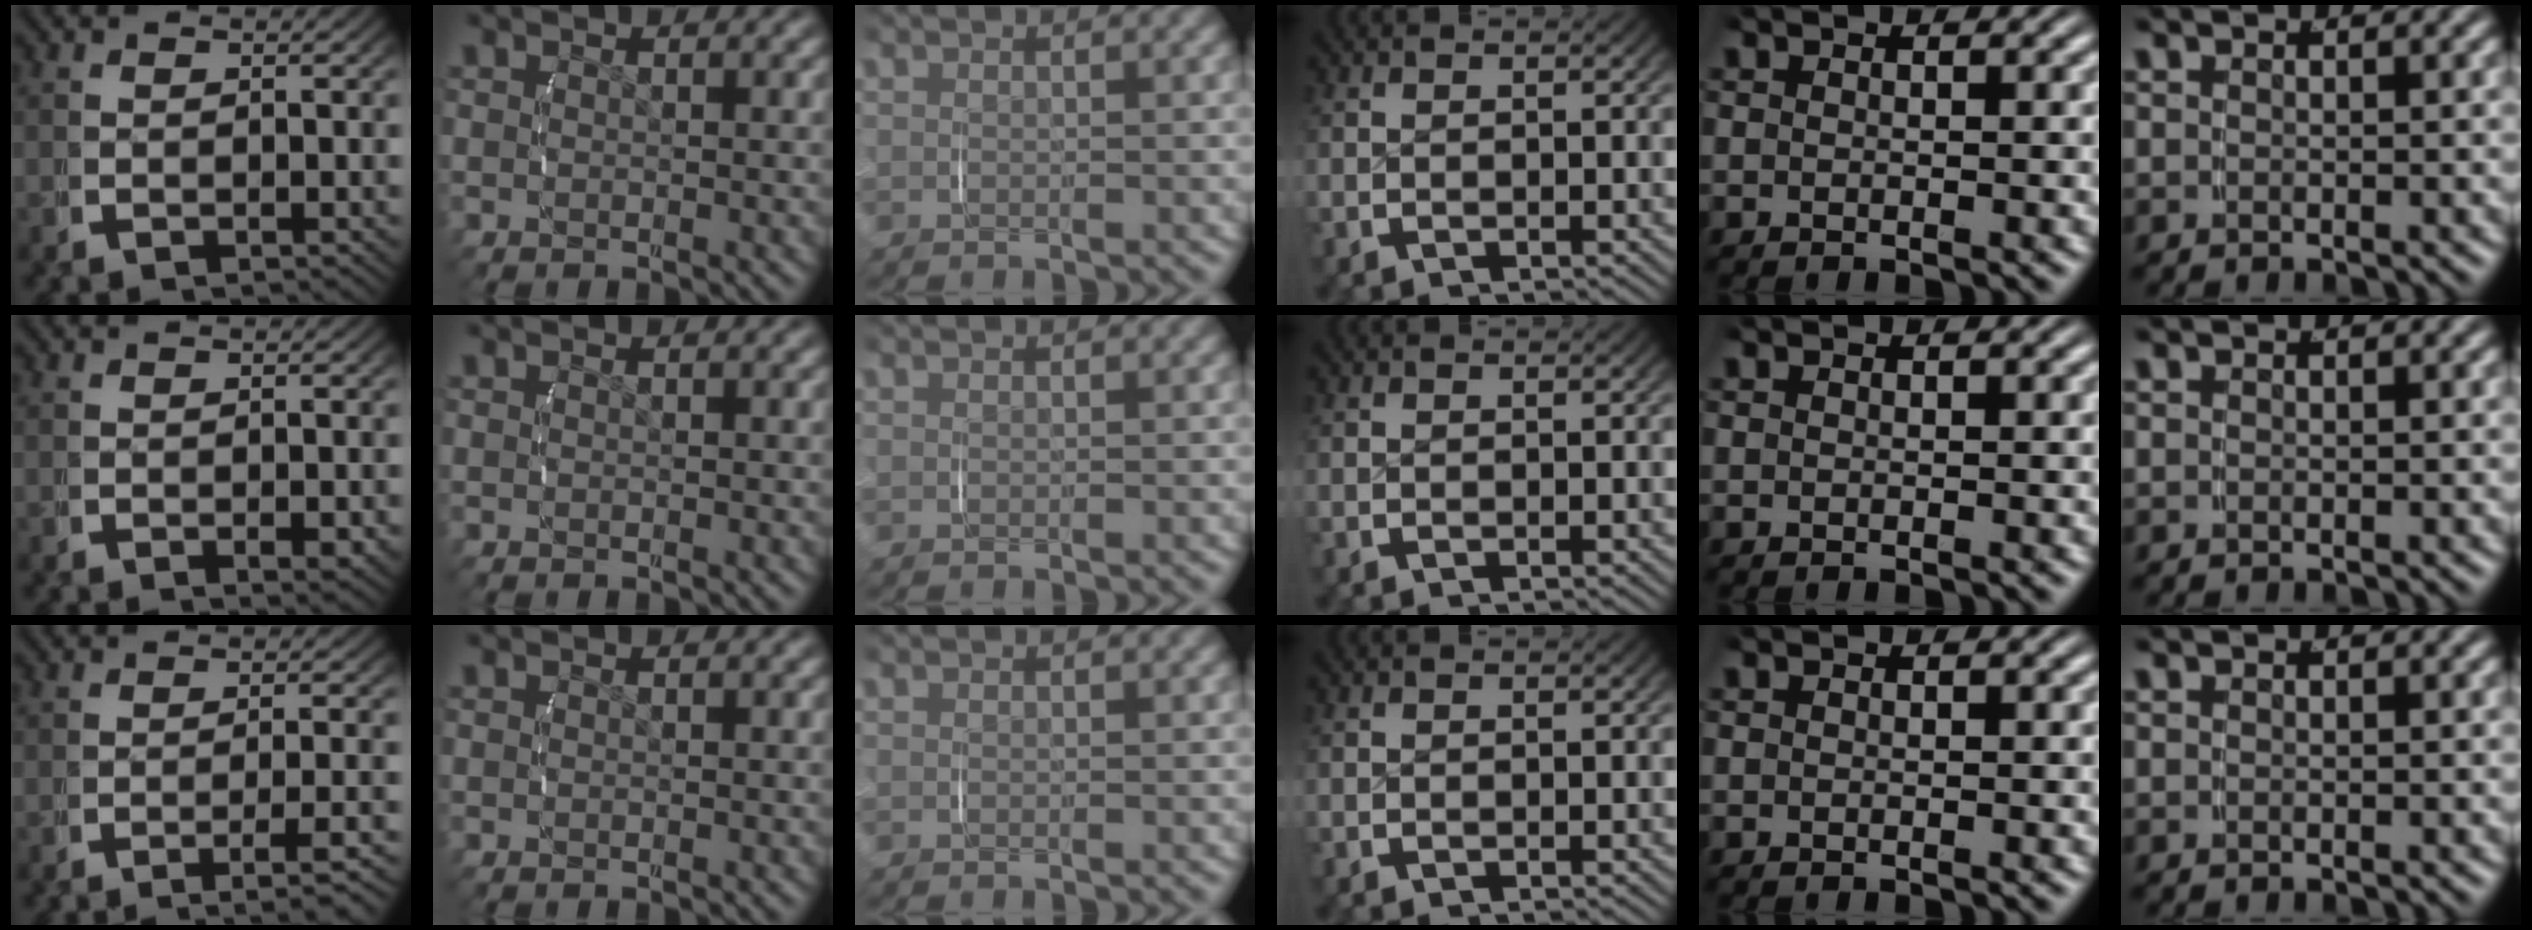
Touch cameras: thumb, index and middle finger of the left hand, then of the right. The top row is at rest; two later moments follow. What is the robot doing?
{"motion": "lift_and_place", "object": "string"}